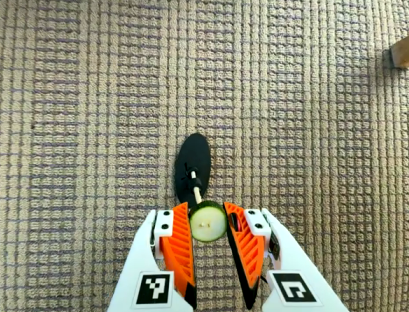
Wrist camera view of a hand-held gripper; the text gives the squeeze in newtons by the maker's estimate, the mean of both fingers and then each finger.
{"total": 8.6, "left": 8.9, "right": 8.3}